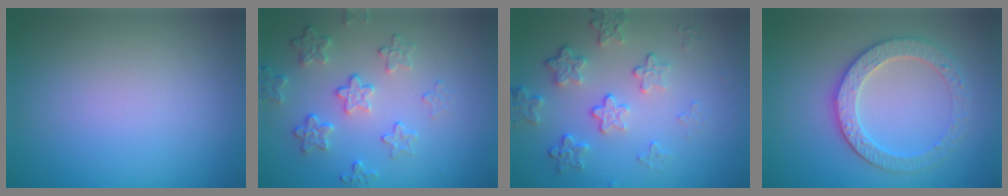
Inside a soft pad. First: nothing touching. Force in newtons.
{"total": 3.4, "press": 2.9, "slide": 1.8}
{"total": 4.2, "press": 3.1, "slide": 2.9}
{"total": 3.8, "press": 3.7, "slide": 1.2}